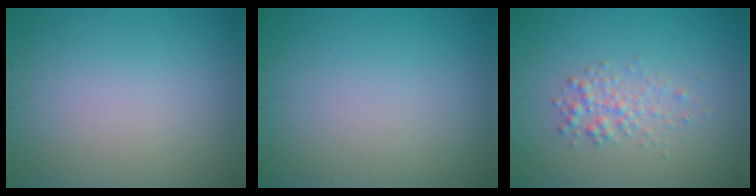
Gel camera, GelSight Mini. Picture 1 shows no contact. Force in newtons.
{"total": 0.0}
{"total": 1.9, "press": 1.9, "slide": 0.0}